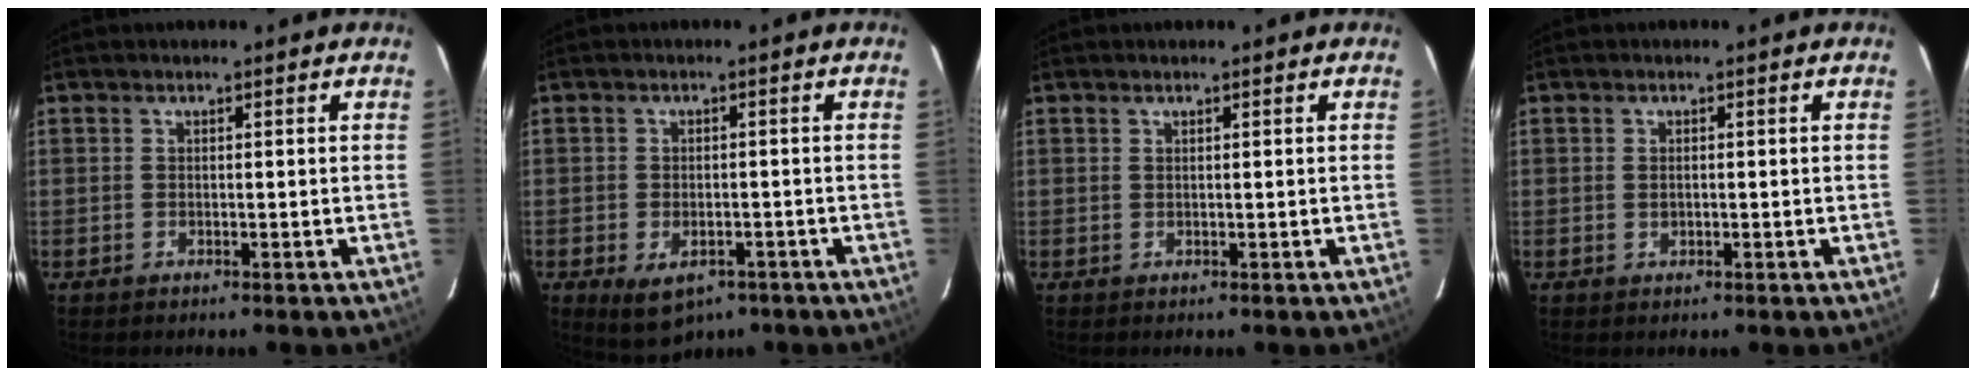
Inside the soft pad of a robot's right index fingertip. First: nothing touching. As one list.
[{"total": 7.5, "force": [-4.1, 4.5, 4.3], "torque": [-0.082, -0.018, -0.056]}, {"total": 0.0}, {"total": 0.8, "force": [0.0, 0.7, 0.4], "torque": [-0.007, 0.000, 0.001]}]